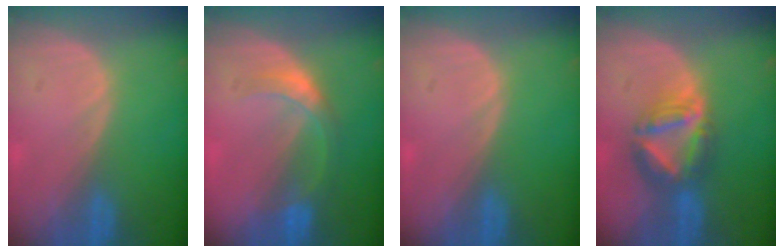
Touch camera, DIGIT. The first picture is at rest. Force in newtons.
{"total": 5.4, "press": 4.8, "slide": 2.5}
{"total": 0.0}
{"total": 7.5, "press": 6.6, "slide": 3.5}